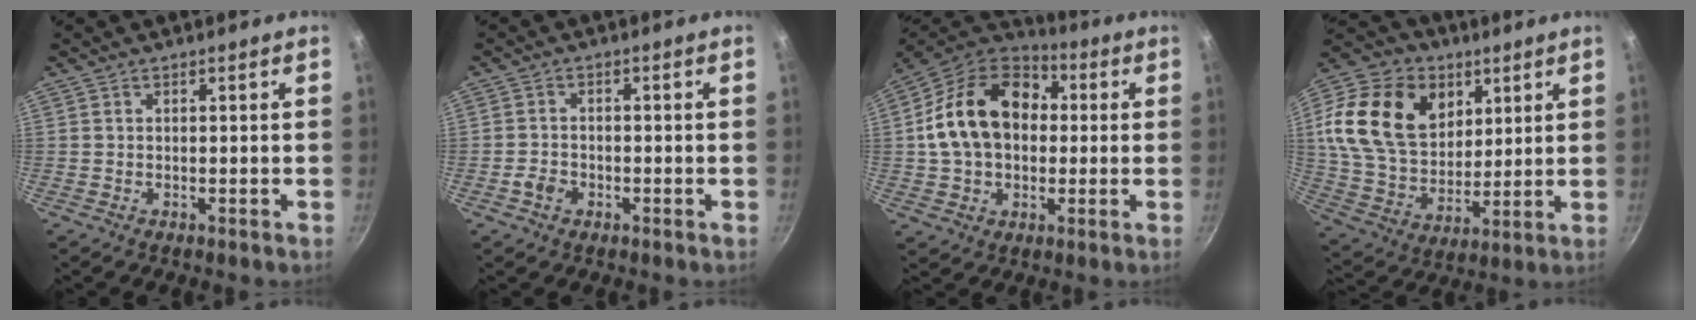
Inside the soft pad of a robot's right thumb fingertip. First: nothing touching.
{"total": 2.8, "force": [-1.4, 1.9, 1.3], "torque": [-0.023, 0.016, -0.027]}
{"total": 19.8, "force": [2.1, 14.5, 13.3], "torque": [-0.212, 0.037, 0.027]}
{"total": 24.4, "force": [8.3, 17.5, 14.8], "torque": [-0.265, -0.013, 0.151]}